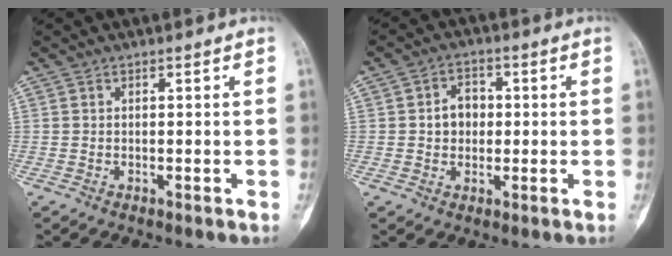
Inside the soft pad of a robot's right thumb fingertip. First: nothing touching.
{"total": 5.2, "force": [0.2, 4.2, 3.0], "torque": [-0.024, 0.014, 0.000]}